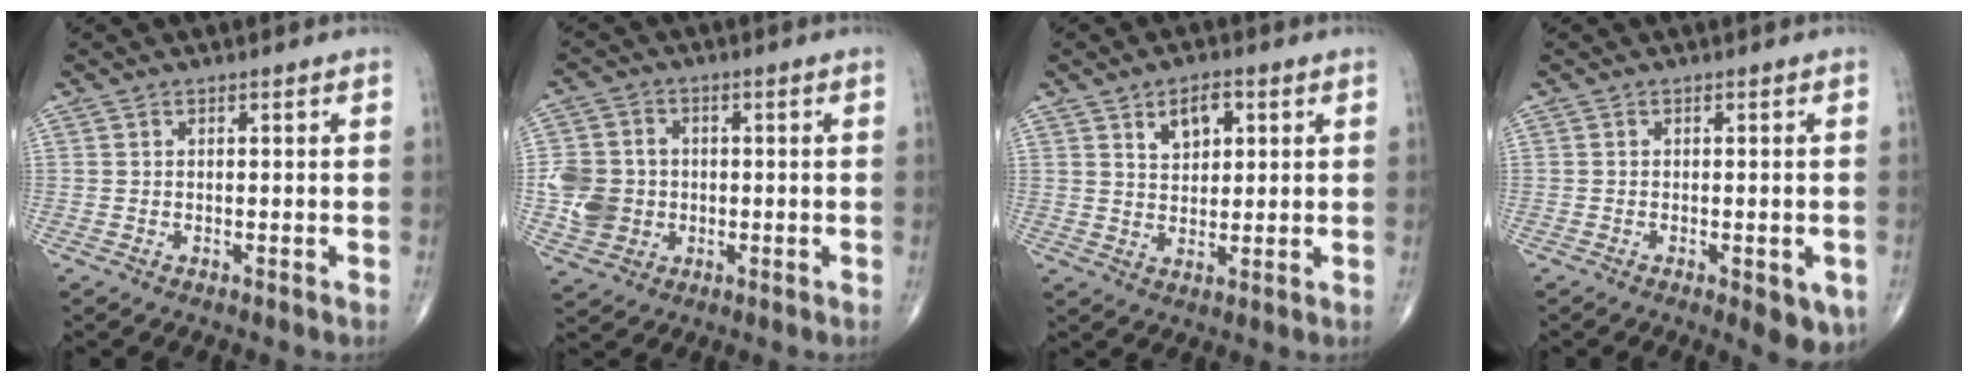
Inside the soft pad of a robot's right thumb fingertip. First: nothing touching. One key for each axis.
{"total": 8.9, "fx": -0.9, "fy": 7.8, "fz": 4.1, "tx": -0.061, "ty": 0.006, "tz": -0.016}
{"total": 5.9, "fx": 2.6, "fy": 3.6, "fz": 4.0, "tx": -0.045, "ty": -0.012, "tz": 0.043}
{"total": 5.6, "fx": -2.0, "fy": 2.1, "fz": 4.8, "tx": -0.049, "ty": -0.004, "tz": -0.019}